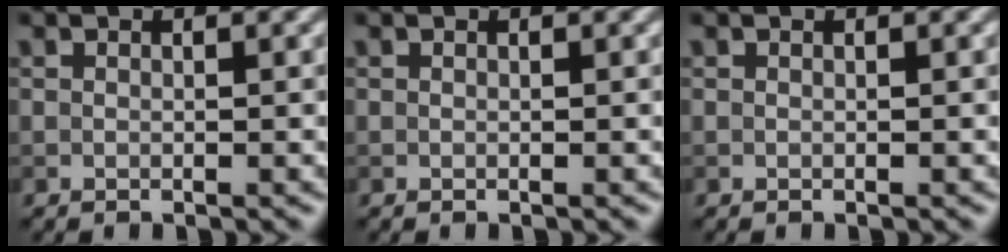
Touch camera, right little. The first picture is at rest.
{"total": 0.0}
{"total": 0.0}